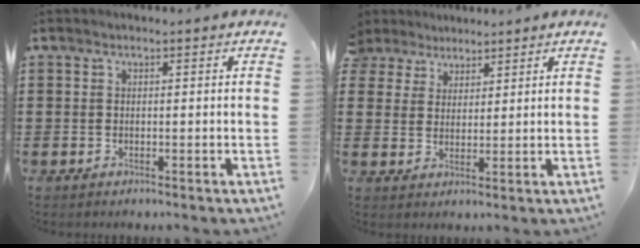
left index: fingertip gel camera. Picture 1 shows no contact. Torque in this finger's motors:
{"motor_torque": [2.14, 0.00, 1.05, 0.21]}